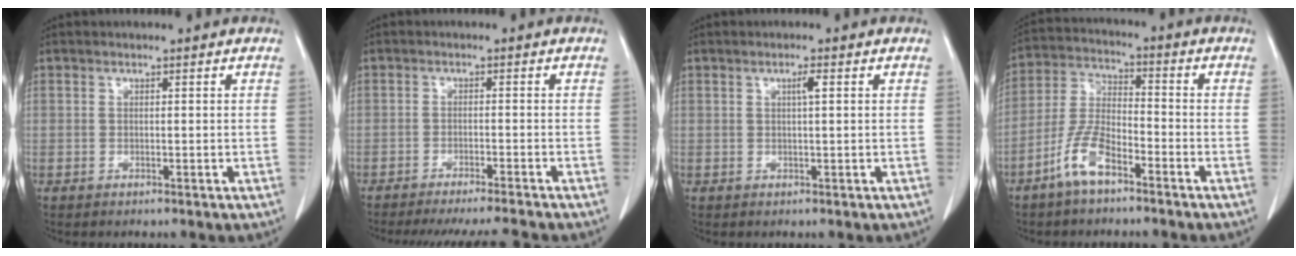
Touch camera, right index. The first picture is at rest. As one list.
[{"total": 9.1, "force": [-8.5, -0.8, 3.2], "torque": [-0.036, -0.014, -0.124]}, {"total": 1.5, "force": [0.5, 0.0, 1.4], "torque": [-0.026, 0.002, 0.008]}, {"total": 8.1, "force": [-5.1, 2.6, 5.7], "torque": [-0.131, 0.002, -0.103]}]